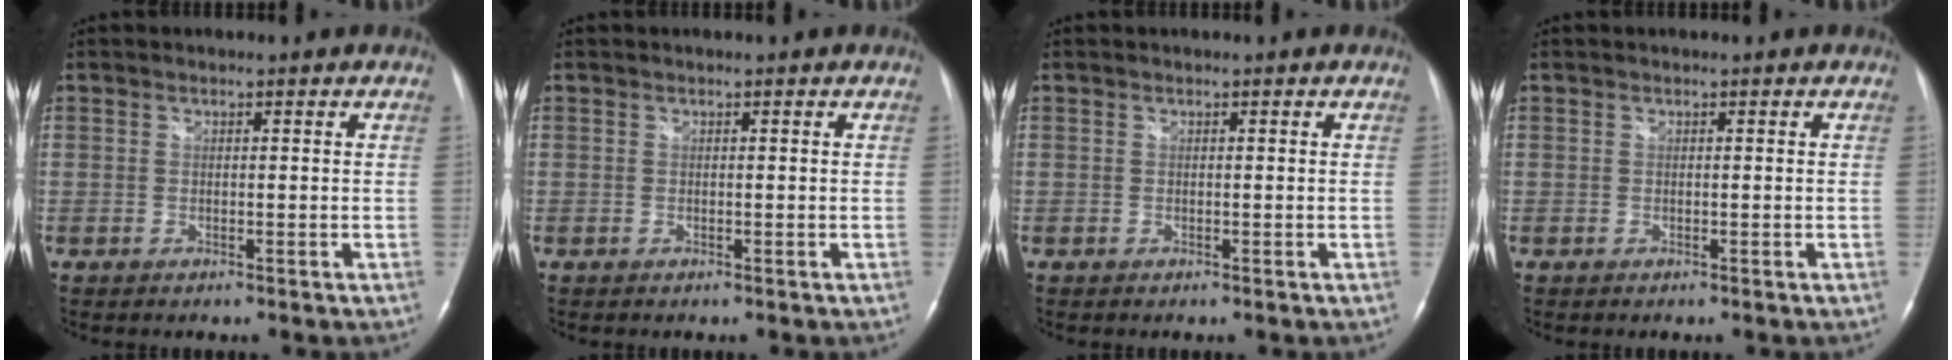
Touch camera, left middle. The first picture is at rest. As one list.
[{"total": 0.0}, {"total": 0.0}, {"total": 0.0}]